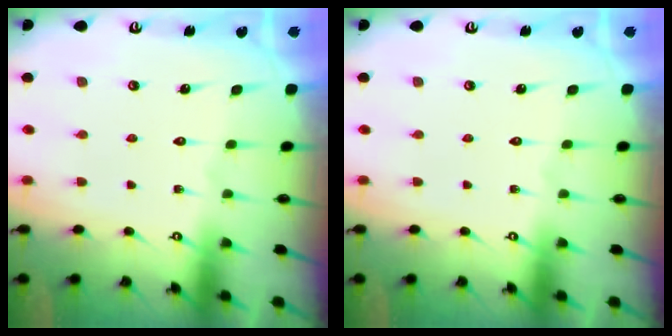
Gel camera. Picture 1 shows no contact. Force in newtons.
{"total": 0.0}